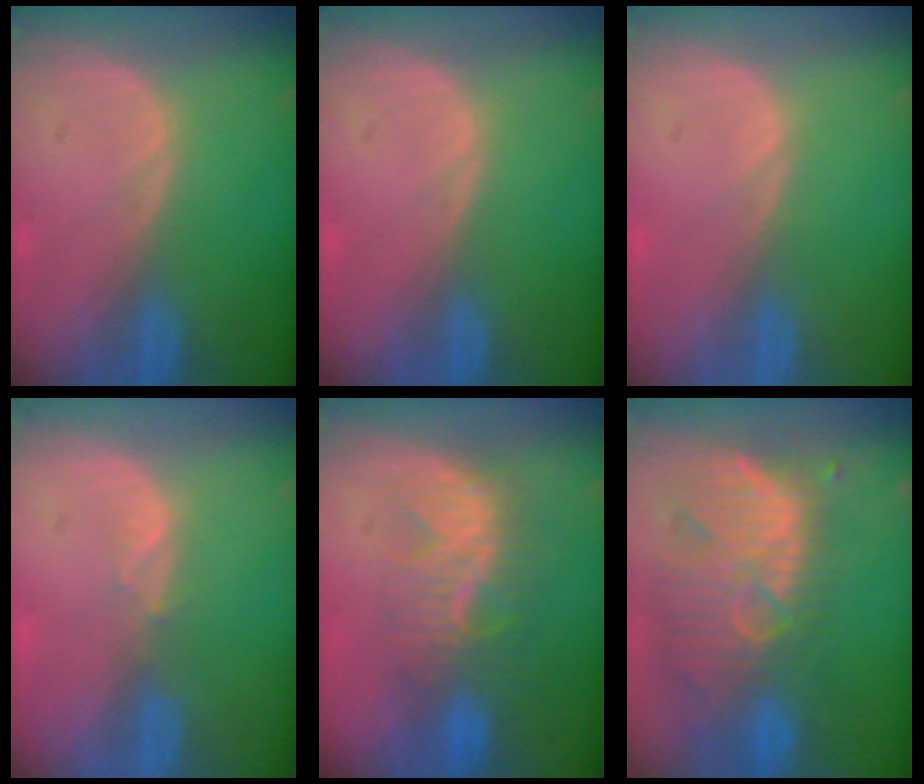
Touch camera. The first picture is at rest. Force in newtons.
{"total": 0.0}
{"total": 0.0}
{"total": 1.1, "press": 1.0, "slide": 0.4}
{"total": 8.4, "press": 7.9, "slide": 2.6}
{"total": 12.4, "press": 11.0, "slide": 5.7}